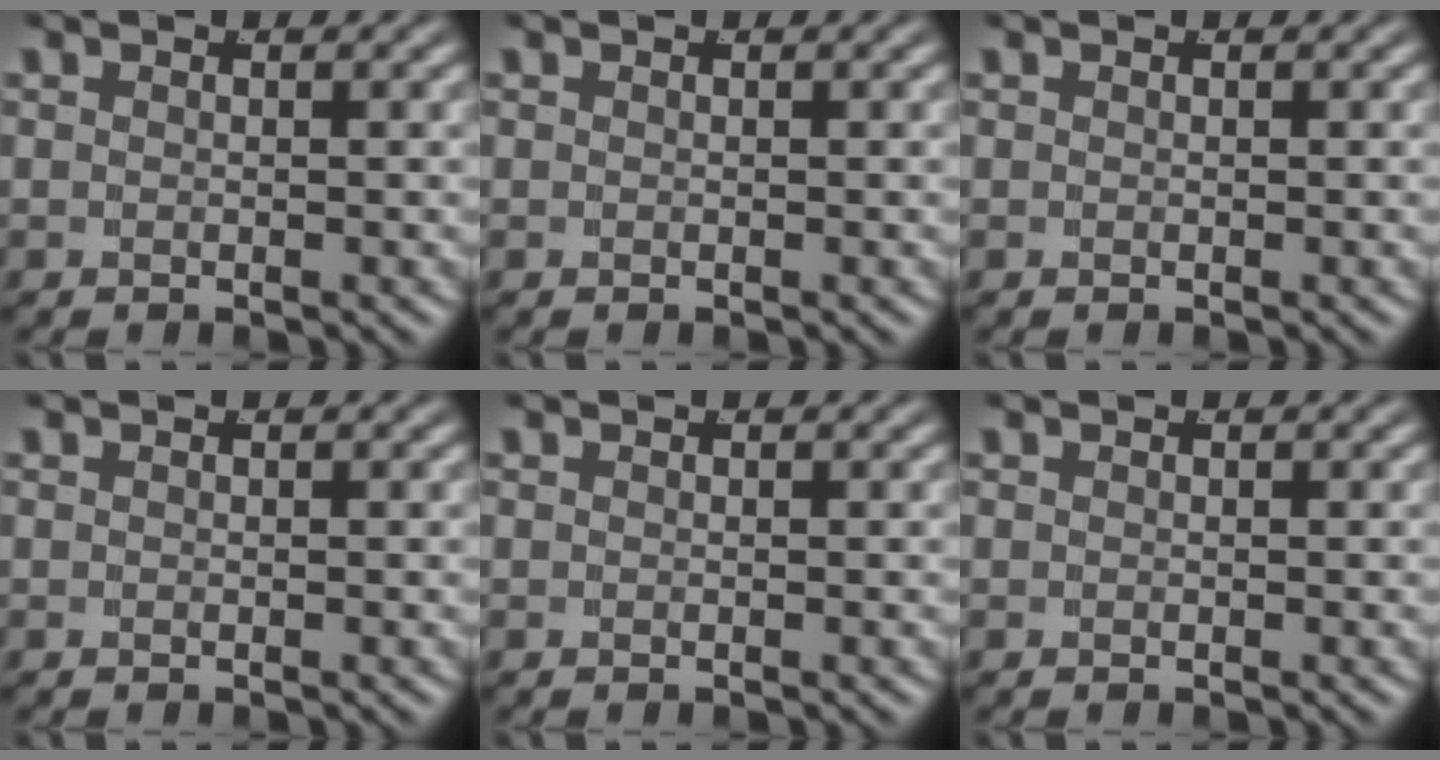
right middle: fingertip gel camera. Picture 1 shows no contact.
{"total": 0.0}
{"total": 0.0}
{"total": 0.0}
{"total": 0.0}
{"total": 0.0}